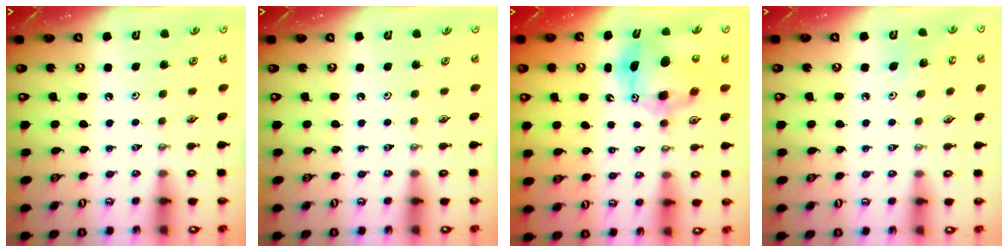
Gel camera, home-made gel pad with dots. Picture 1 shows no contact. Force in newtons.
{"total": 0.0}
{"total": 11.2, "press": 10.9, "slide": 2.7}
{"total": 5.4, "press": 5.4, "slide": 0.8}